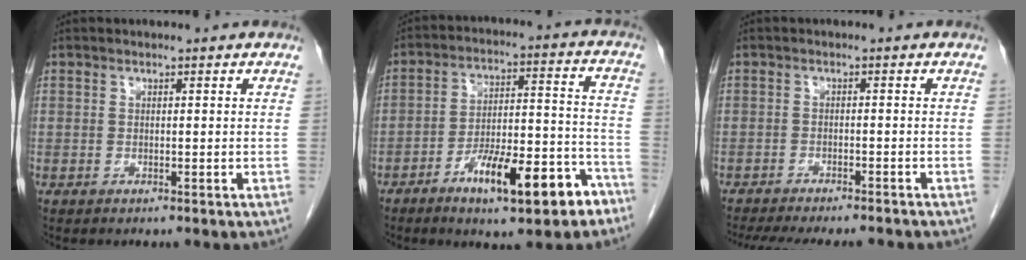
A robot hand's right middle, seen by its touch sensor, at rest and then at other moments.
{"total": 13.9, "force": [-8.3, 3.5, 10.5], "torque": [-0.161, 0.021, -0.123]}
{"total": 14.4, "force": [-12.7, 2.7, 6.2], "torque": [-0.122, -0.019, -0.168]}